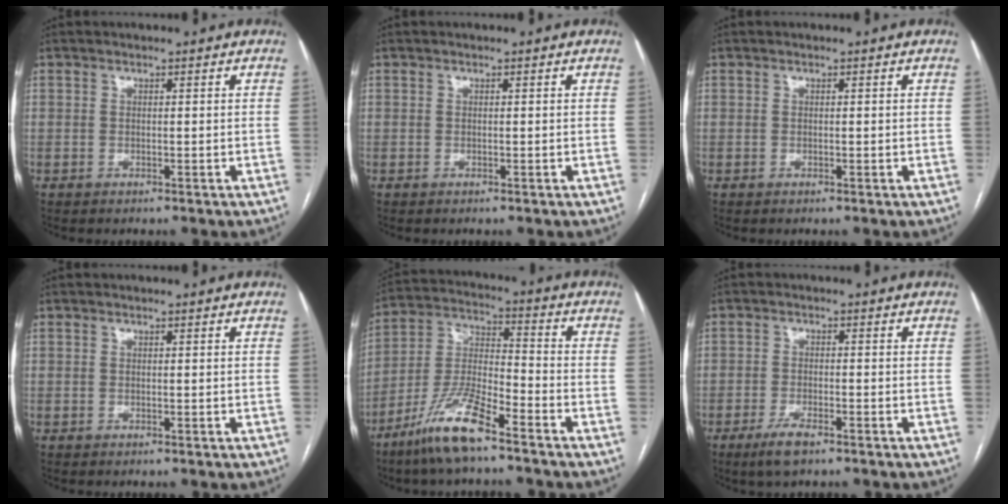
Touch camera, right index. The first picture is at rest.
{"total": 0.0}
{"total": 0.0}
{"total": 0.0}
{"total": 11.7, "force": [-8.2, 1.8, 8.2], "torque": [-0.177, -0.016, -0.161]}
{"total": 4.0, "force": [-2.8, 1.0, 2.7], "torque": [-0.059, -0.004, -0.049]}